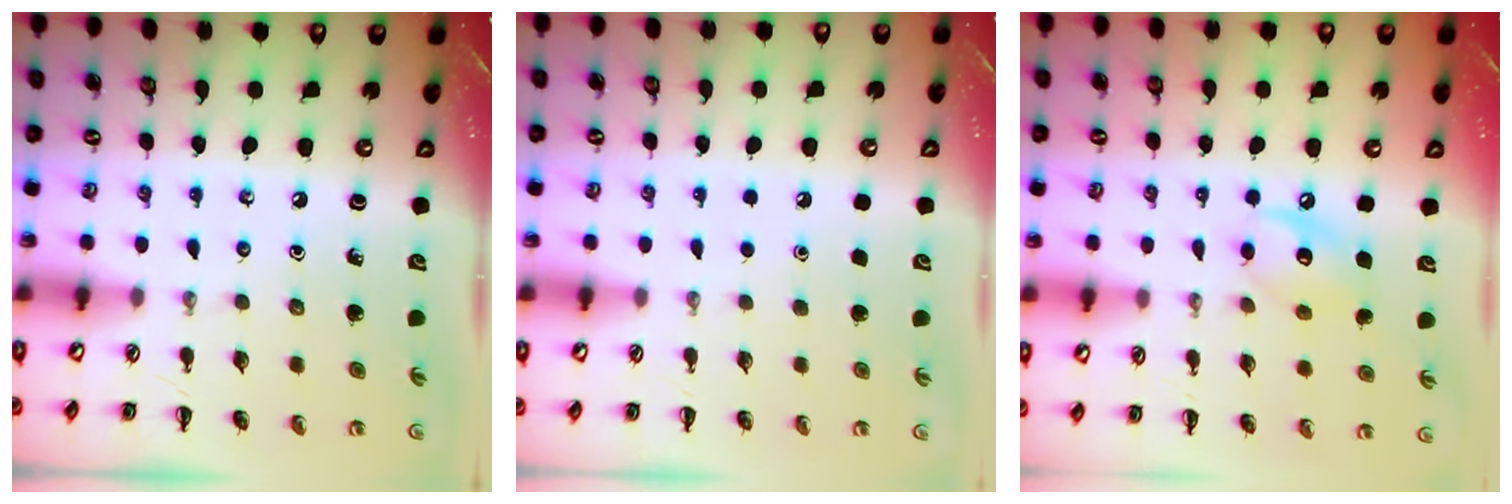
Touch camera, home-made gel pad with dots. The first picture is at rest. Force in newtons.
{"total": 1.5, "press": 1.5, "slide": 0.1}
{"total": 9.5, "press": 9.5, "slide": 0.8}